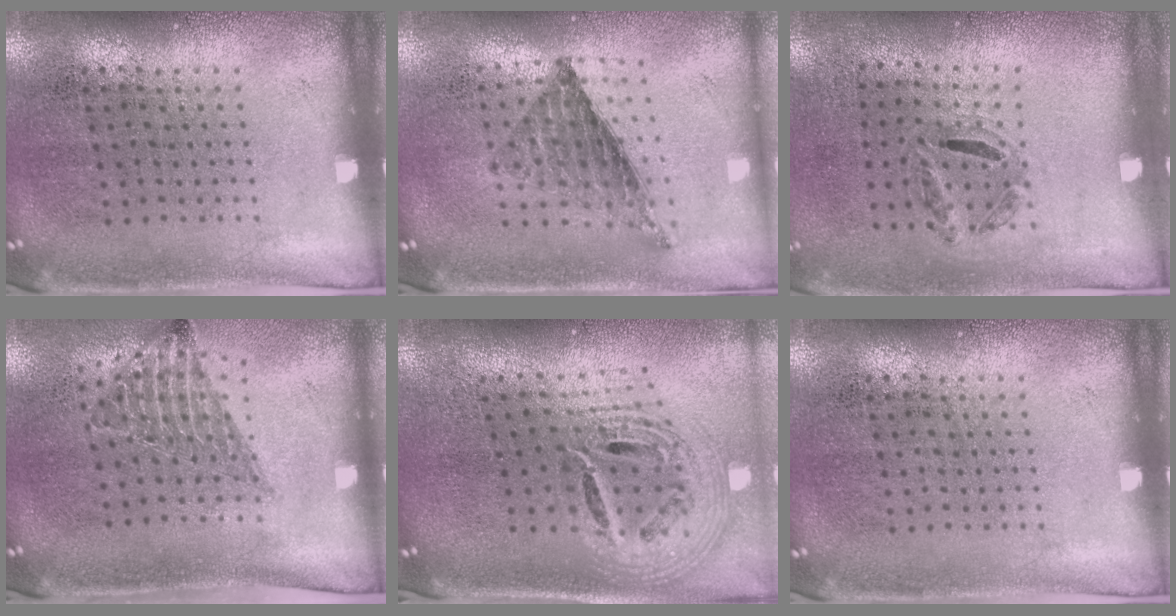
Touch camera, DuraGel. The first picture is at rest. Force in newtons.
{"total": 0.8, "press": 0.8, "slide": 0.1}
{"total": 1.1, "press": 0.6, "slide": 0.9}
{"total": 1.3, "press": 1.1, "slide": 0.7}
{"total": 2.5, "press": 1.7, "slide": 1.8}
{"total": 0.0}